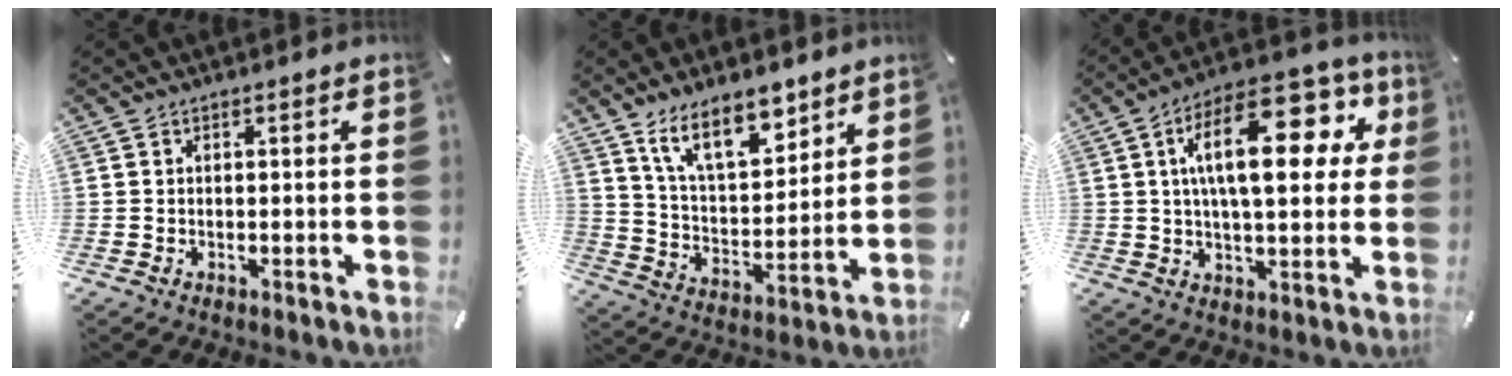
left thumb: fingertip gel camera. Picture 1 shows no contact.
{"total": 13.7, "force": [10.3, 6.0, 6.8], "torque": [-0.118, -0.056, 0.189]}
{"total": 21.7, "force": [6.5, 10.0, 18.1], "torque": [-0.282, -0.012, 0.098]}